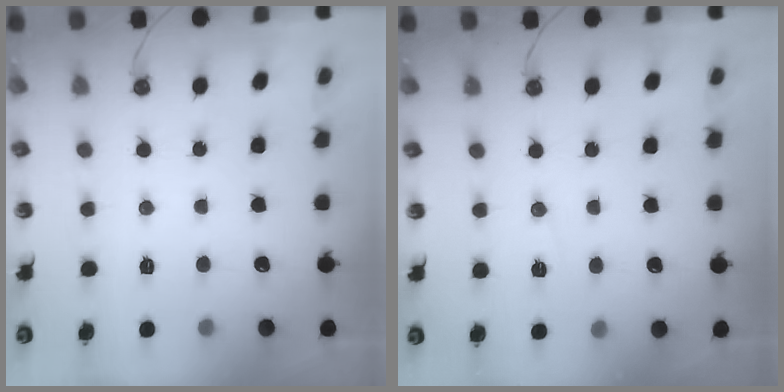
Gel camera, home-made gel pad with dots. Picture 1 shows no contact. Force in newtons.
{"total": 5.7, "press": 5.1, "slide": 2.5}